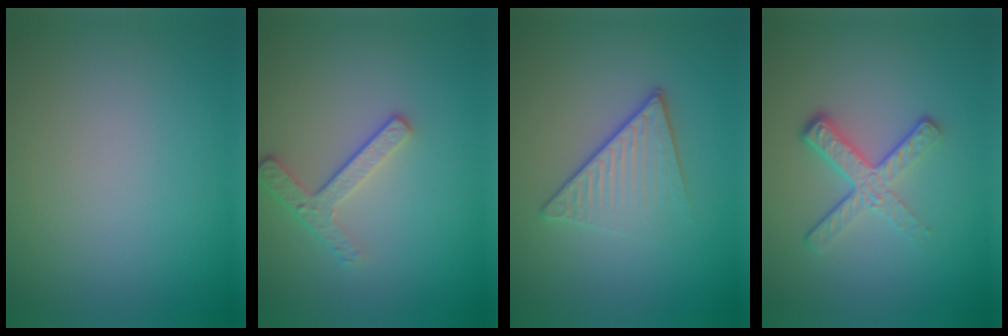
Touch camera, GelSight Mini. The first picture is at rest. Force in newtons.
{"total": 2.6, "press": 2.2, "slide": 1.3}
{"total": 4.2, "press": 2.9, "slide": 3.0}
{"total": 4.0, "press": 2.6, "slide": 3.1}